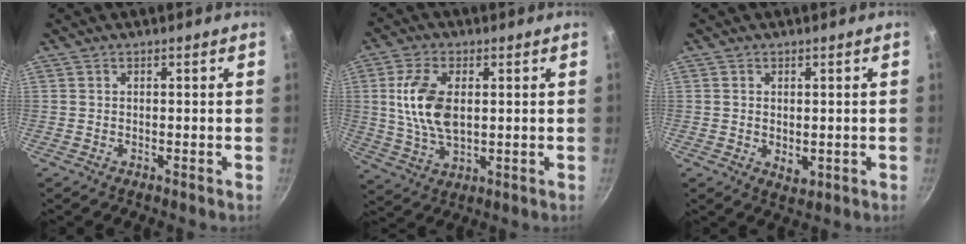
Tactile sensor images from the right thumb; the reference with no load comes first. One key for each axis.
{"total": 11.4, "fx": 1.7, "fy": 6.3, "fz": 9.3, "tx": -0.177, "ty": -0.006, "tz": 0.035}
{"total": 3.1, "fx": -0.1, "fy": 2.1, "fz": 2.3, "tx": -0.034, "ty": -0.009, "tz": 0.002}